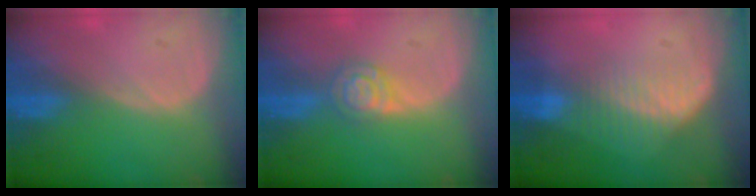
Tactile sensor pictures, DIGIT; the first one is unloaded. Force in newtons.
{"total": 4.7, "press": 4.2, "slide": 2.1}
{"total": 6.5, "press": 6.0, "slide": 2.4}